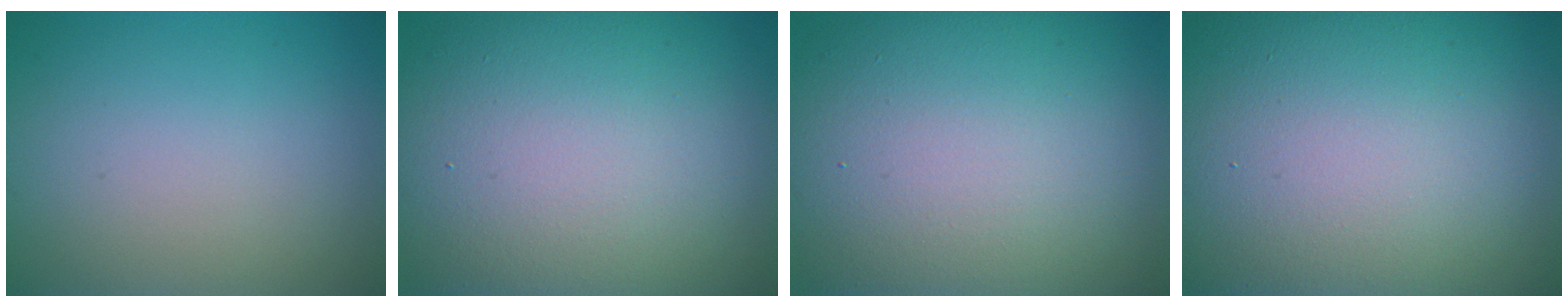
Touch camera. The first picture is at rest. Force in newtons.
{"total": 17.6, "press": 17.6, "slide": 0.7}
{"total": 16.9, "press": 16.8, "slide": 1.0}
{"total": 24.6, "press": 24.6, "slide": 1.1}